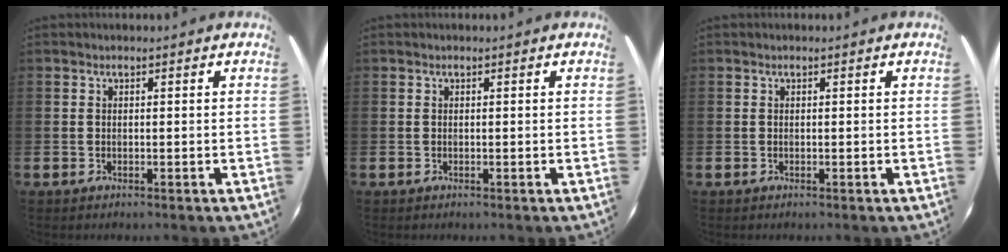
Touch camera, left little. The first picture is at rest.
{"total": 0.0}
{"total": 0.0}